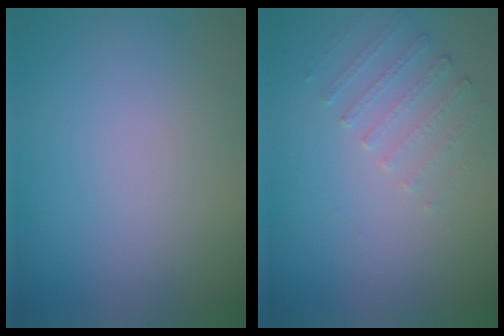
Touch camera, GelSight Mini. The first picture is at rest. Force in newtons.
{"total": 1.5, "press": 1.0, "slide": 1.1}